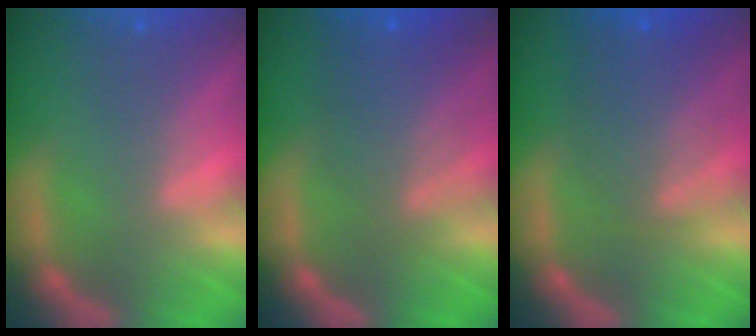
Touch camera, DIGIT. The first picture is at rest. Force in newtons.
{"total": 6.0}
{"total": 5.6}